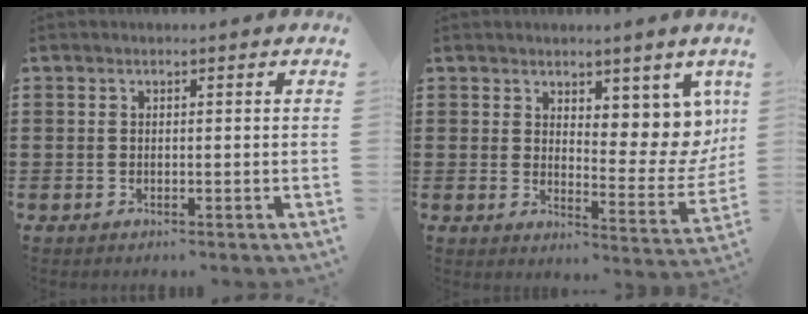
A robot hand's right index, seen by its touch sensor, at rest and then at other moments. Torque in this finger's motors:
{"motor_torque": [0.31, 0.39, 0.33, 0.06]}